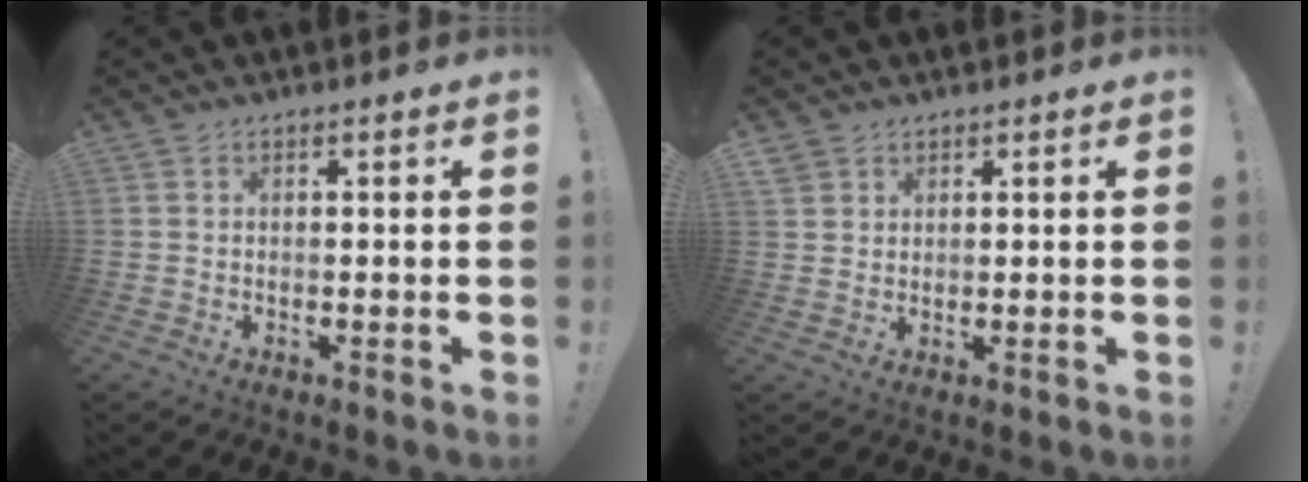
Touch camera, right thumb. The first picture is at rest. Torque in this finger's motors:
{"motor_torque": [-0.36, 2.08, 0.00, 0.70, 0.14]}